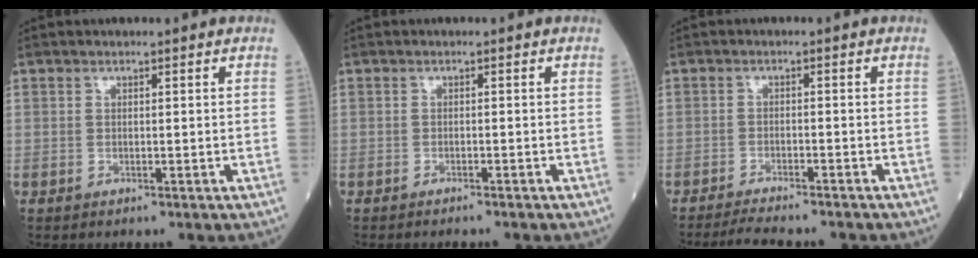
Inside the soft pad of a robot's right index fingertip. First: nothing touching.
{"total": 1.3, "force": [-1.2, -0.1, 0.4], "torque": [-0.008, 0.001, -0.015]}
{"total": 6.8, "force": [-6.4, 0.3, 2.3], "torque": [-0.033, -0.013, -0.099]}